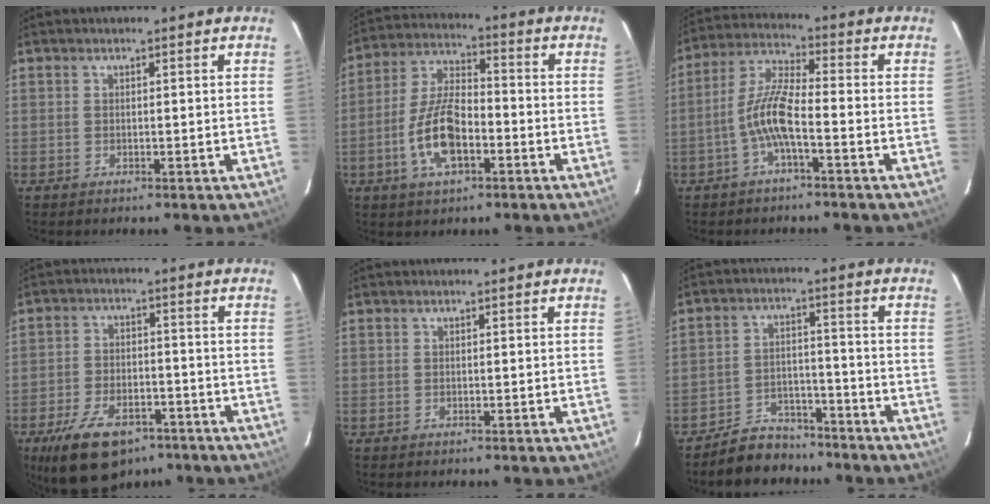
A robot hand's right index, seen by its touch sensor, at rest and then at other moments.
{"total": 11.9, "force": [-4.2, 5.1, 9.9], "torque": [-0.209, 0.005, -0.077]}
{"total": 7.6, "force": [-3.0, 1.3, 6.9], "torque": [-0.155, 0.013, -0.059]}
{"total": 14.4, "force": [-9.3, 7.3, 8.3], "torque": [-0.178, -0.010, -0.151]}
{"total": 0.0}
{"total": 8.9, "force": [-7.7, 4.2, 1.5], "torque": [-0.049, 0.019, -0.113]}